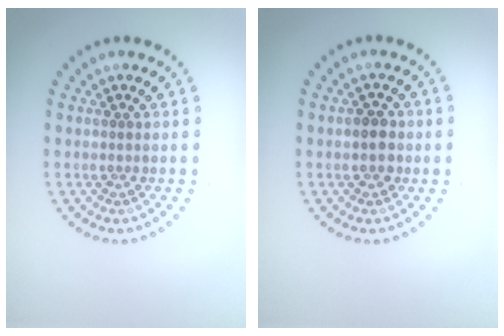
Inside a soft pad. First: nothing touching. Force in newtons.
{"total": 1.7, "press": 1.7, "slide": 0.3}